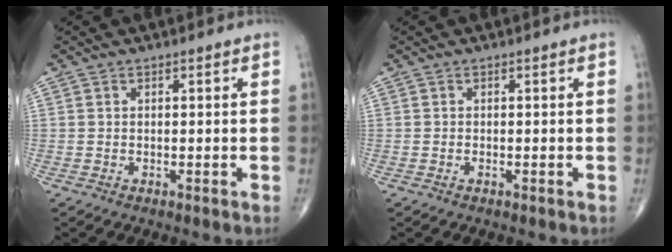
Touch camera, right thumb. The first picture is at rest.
{"total": 0.0}